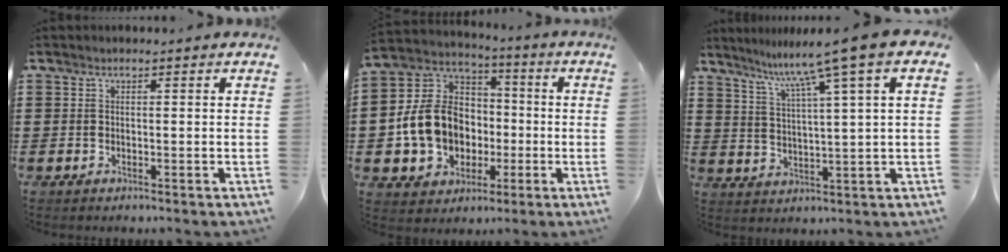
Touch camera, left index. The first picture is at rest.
{"total": 12.4, "force": [-2.2, 10.6, 6.1], "torque": [-0.174, 0.024, -0.039]}
{"total": 7.7, "force": [5.5, -1.2, 5.3], "torque": [-0.122, -0.029, 0.086]}